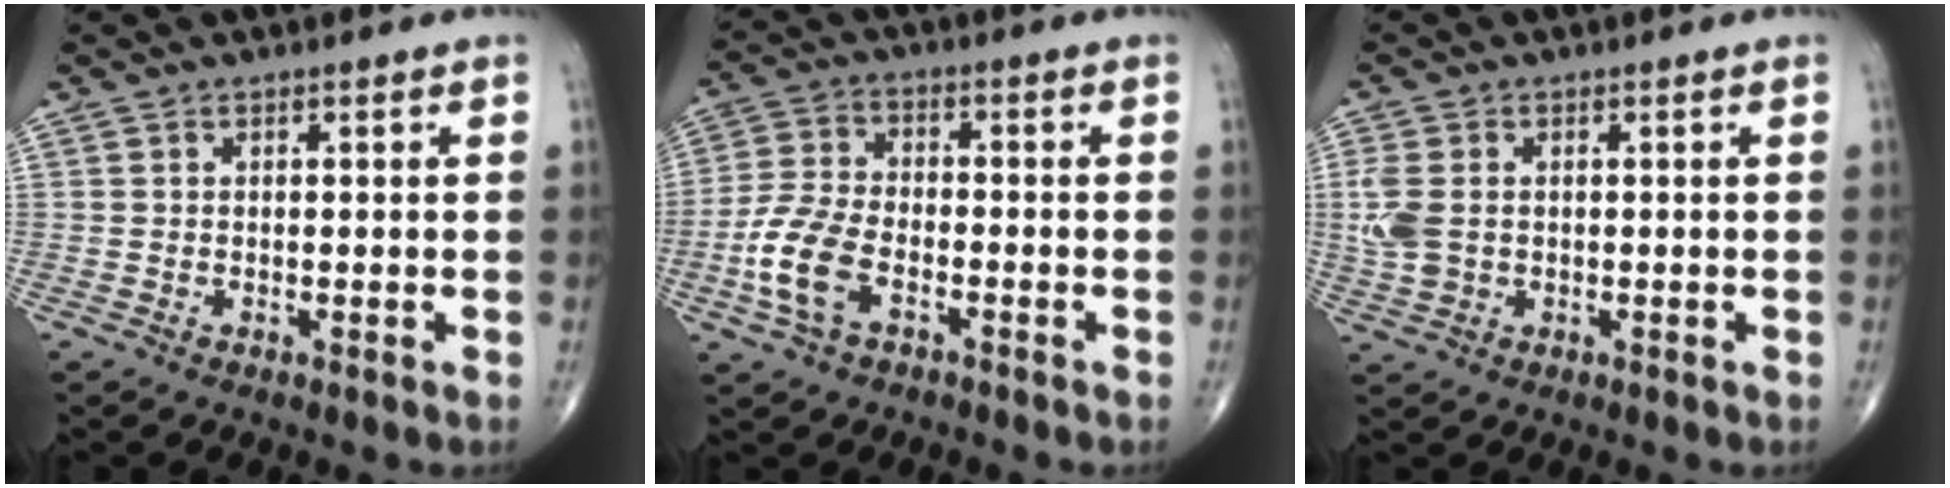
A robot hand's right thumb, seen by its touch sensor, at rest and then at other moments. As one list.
[{"total": 9.7, "force": [-3.8, 5.4, 7.1], "torque": [-0.157, 0.019, -0.078]}, {"total": 5.6, "force": [0.2, 3.9, 4.0], "torque": [-0.106, 0.001, 0.008]}]